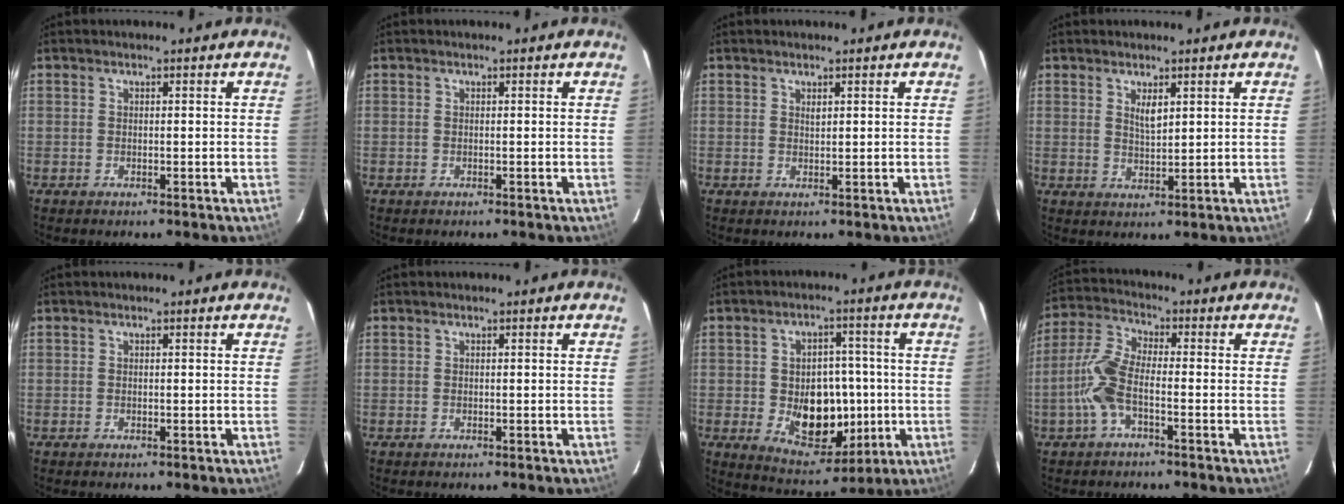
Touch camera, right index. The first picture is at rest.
{"total": 0.0}
{"total": 0.7, "force": [0.5, 0.3, 0.5], "torque": [-0.007, 0.002, 0.010]}
{"total": 3.0, "force": [1.4, 1.1, 2.4], "torque": [-0.040, -0.003, 0.027]}
{"total": 0.0}
{"total": 0.0}
{"total": 13.1, "force": [-1.9, 9.2, 9.2], "torque": [-0.164, 0.002, -0.004]}
{"total": 8.1, "force": [-2.8, 2.5, 7.2], "torque": [-0.171, 0.009, -0.059]}